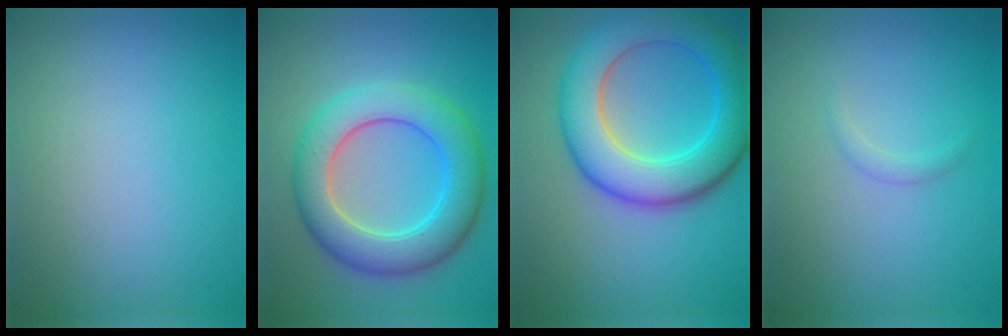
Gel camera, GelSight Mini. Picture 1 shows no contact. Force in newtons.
{"total": 7.6, "press": 7.6, "slide": 0.1}
{"total": 8.7, "press": 8.7, "slide": 0.4}
{"total": 0.8, "press": 0.8, "slide": 0.1}